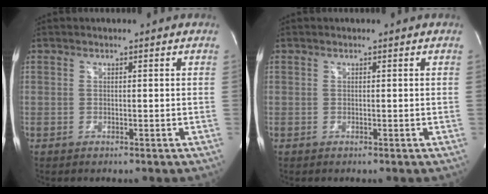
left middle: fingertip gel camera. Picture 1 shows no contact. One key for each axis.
{"total": 0.0}